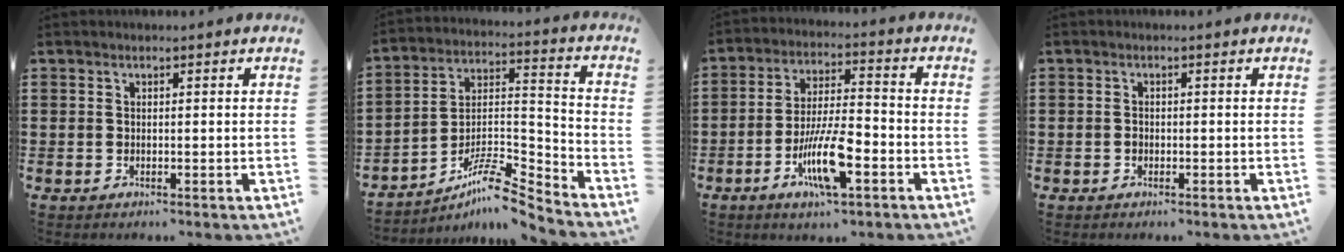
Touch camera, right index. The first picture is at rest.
{"total": 9.1, "force": [-7.4, 1.6, 4.9], "torque": [-0.085, 0.008, -0.145]}
{"total": 10.6, "force": [-4.4, 3.0, 9.1], "torque": [-0.185, -0.003, -0.081]}
{"total": 0.7, "force": [-0.4, 0.5, 0.4], "torque": [-0.010, -0.001, -0.007]}